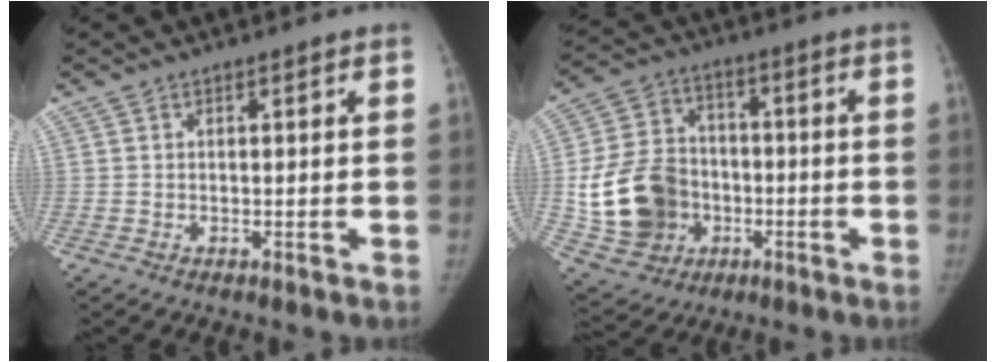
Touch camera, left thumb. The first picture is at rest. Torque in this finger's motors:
{"motor_torque": [1.48, 1.92, 0.60, -0.47, 0.12]}